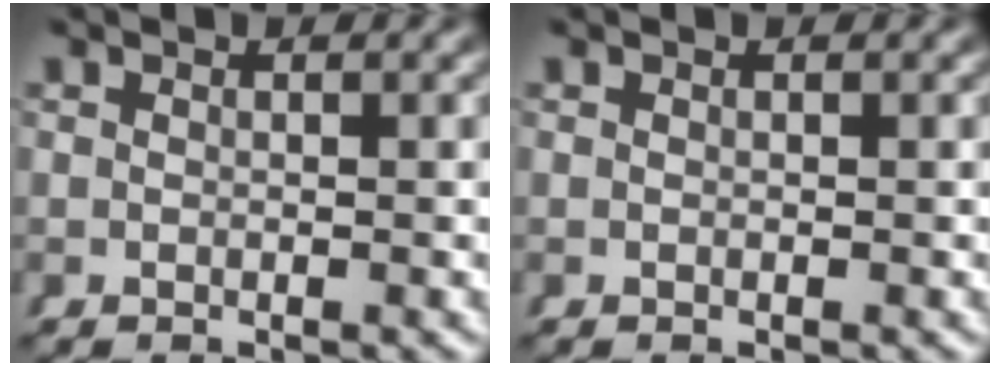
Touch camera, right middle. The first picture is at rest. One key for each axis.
{"total": 0.0}